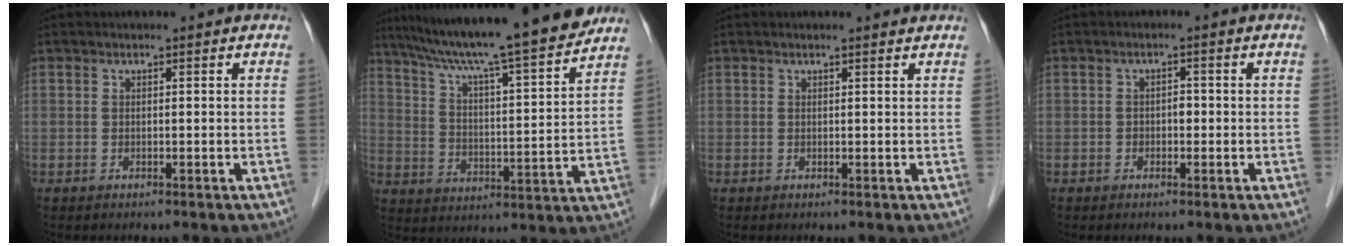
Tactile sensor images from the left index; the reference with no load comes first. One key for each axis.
{"total": 21.2, "fx": 18.3, "fy": 0.2, "fz": 10.6, "tx": -0.174, "ty": -0.001, "tz": 0.274}
{"total": 1.5, "fx": 1.4, "fy": 0.0, "fz": 0.5, "tx": -0.014, "ty": 0.004, "tz": 0.015}
{"total": 1.5, "fx": -0.4, "fy": 1.0, "fz": 1.1, "tx": -0.012, "ty": 0.004, "tz": -0.007}